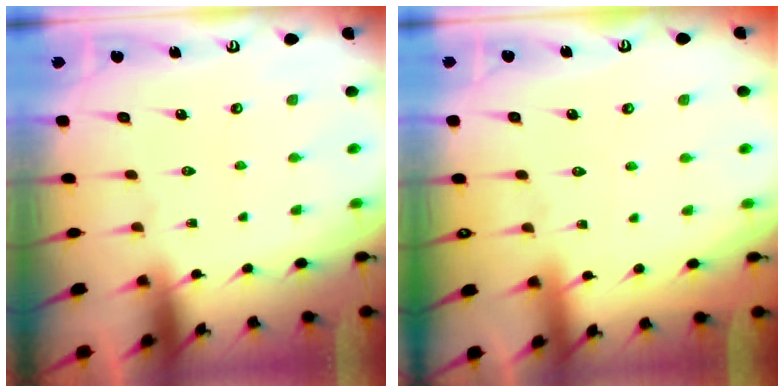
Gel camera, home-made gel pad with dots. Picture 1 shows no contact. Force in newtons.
{"total": 1.5, "press": 1.5, "slide": 0.2}